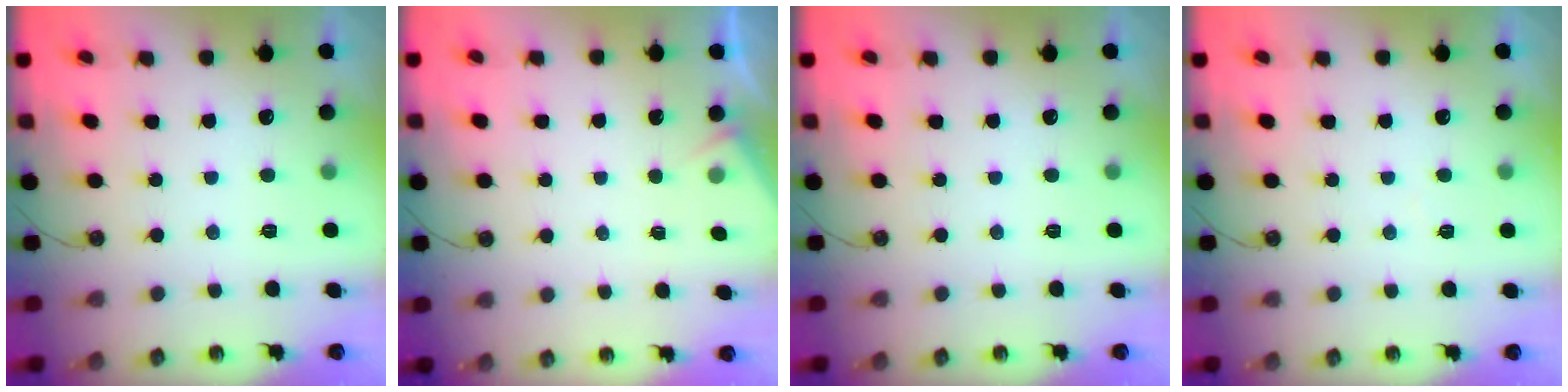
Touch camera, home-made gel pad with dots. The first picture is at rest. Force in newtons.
{"total": 2.9, "press": 2.8, "slide": 0.5}
{"total": 0.0}
{"total": 2.9, "press": 2.8, "slide": 0.5}